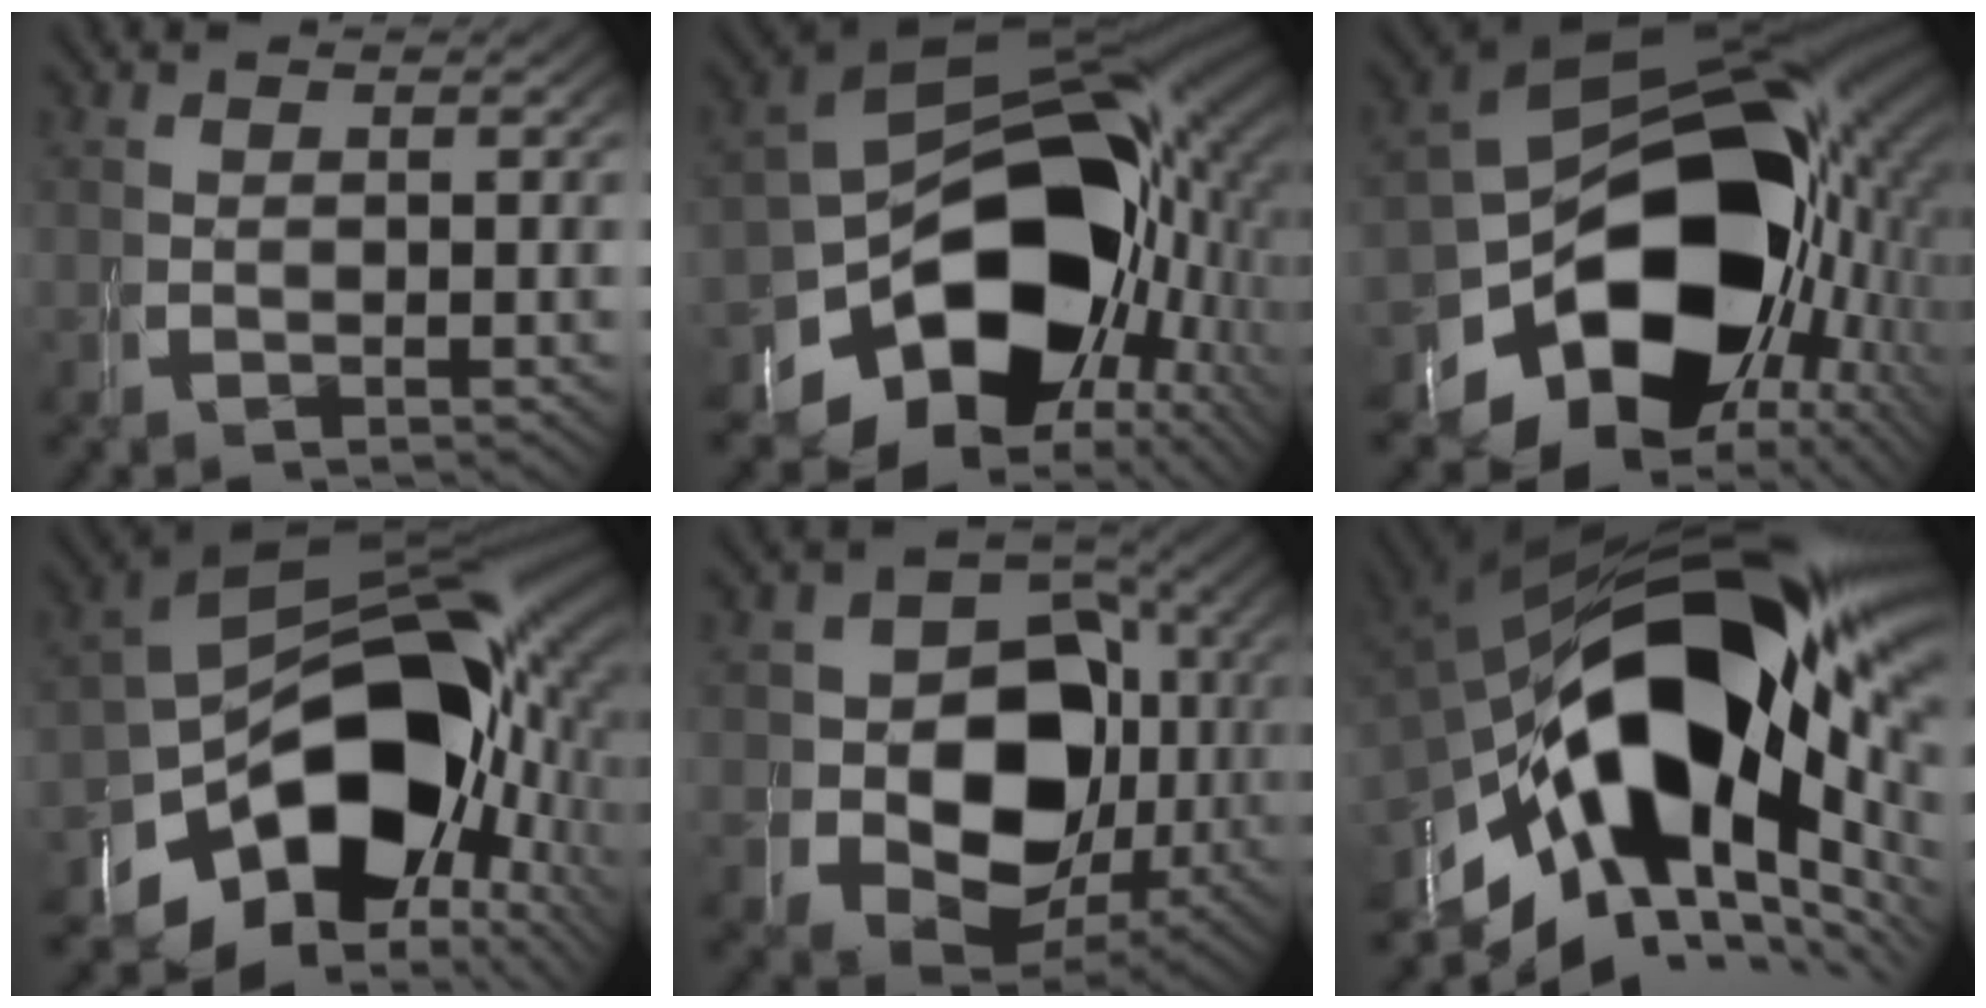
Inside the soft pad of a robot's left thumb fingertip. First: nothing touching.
{"total": 23.5, "force": [-2.1, 15.7, 17.3], "torque": [-0.263, -0.045, -0.024]}
{"total": 26.2, "force": [-1.3, 17.4, 19.5], "torque": [-0.302, -0.055, -0.010]}
{"total": 21.3, "force": [-1.4, 13.7, 16.2], "torque": [-0.234, -0.028, -0.022]}
{"total": 12.3, "force": [-0.6, 9.8, 7.5], "torque": [-0.140, -0.055, 0.011]}
{"total": 25.6, "force": [-0.3, 15.3, 20.6], "torque": [-0.322, -0.029, 0.004]}